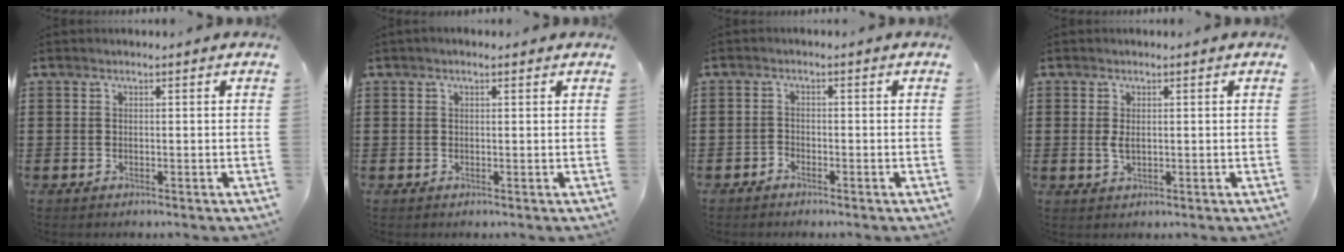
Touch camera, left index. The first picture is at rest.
{"total": 0.7, "force": [0.3, 0.3, 0.5], "torque": [-0.010, 0.005, 0.004]}
{"total": 1.5, "force": [-1.5, 0.4, -0.1], "torque": [-0.003, 0.004, -0.033]}
{"total": 1.9, "force": [0.1, 0.9, 1.6], "torque": [-0.041, 0.000, -0.002]}